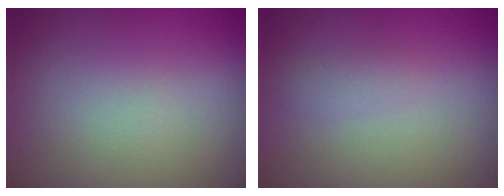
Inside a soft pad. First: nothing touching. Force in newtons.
{"total": 1.0, "press": 1.0, "slide": 0.1}